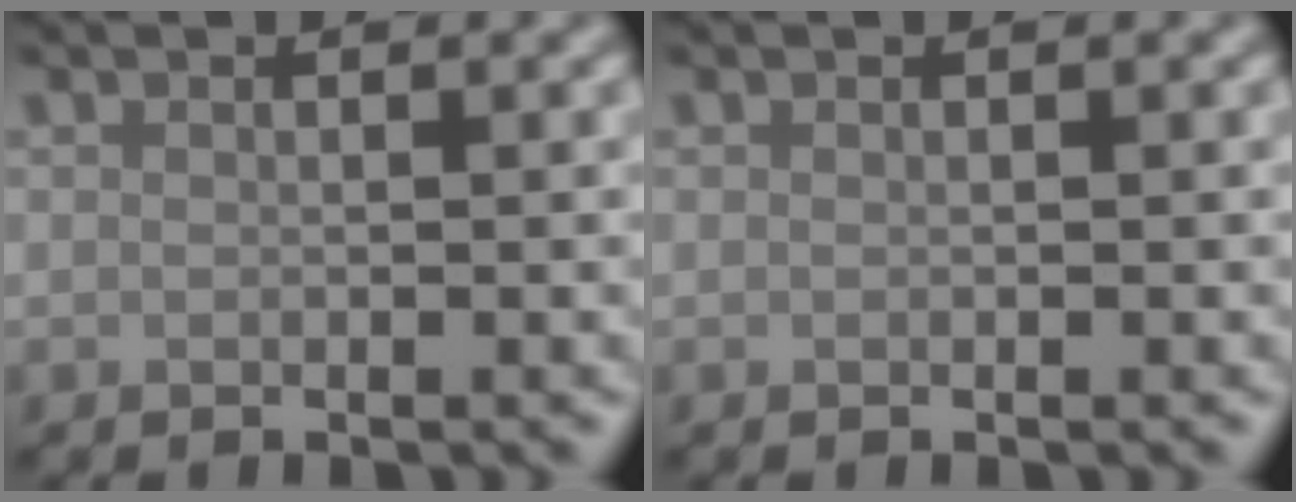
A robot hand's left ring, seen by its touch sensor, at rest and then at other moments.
{"total": 0.0}